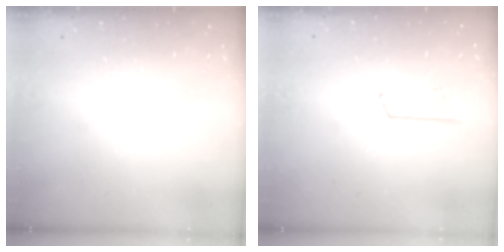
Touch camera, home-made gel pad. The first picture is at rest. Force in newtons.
{"total": 7.3, "press": 7.3, "slide": 0.4}